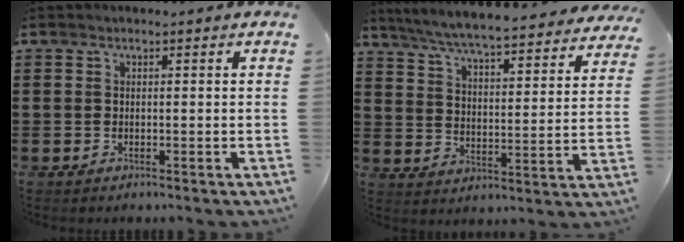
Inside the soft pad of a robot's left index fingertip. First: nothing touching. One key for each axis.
{"total": 6.0, "fx": 5.8, "fy": -0.4, "fz": 1.7, "tx": -0.061, "ty": -0.047, "tz": 0.096}